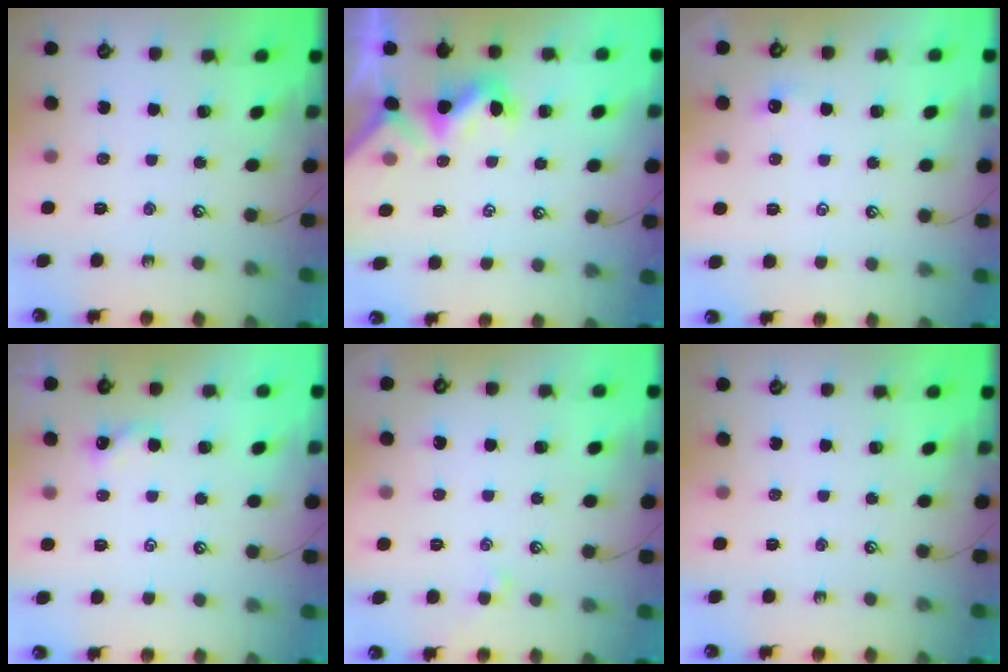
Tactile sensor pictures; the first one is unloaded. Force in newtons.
{"total": 0.8, "press": 0.5, "slide": 0.6}
{"total": 2.3, "press": 2.3, "slide": 0.4}
{"total": 1.2, "press": 1.1, "slide": 0.3}
{"total": 0.5, "press": 0.2, "slide": 0.5}
{"total": 0.0}